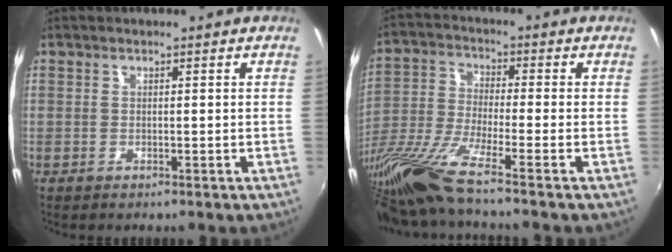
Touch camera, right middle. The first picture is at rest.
{"total": 13.1, "force": [-10.4, -1.1, 7.9], "torque": [-0.161, -0.043, -0.202]}